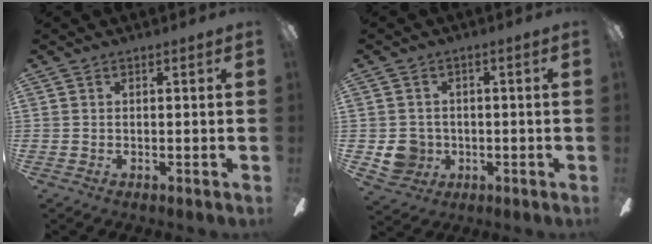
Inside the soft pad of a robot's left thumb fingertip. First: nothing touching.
{"total": 6.1, "force": [-0.8, 5.8, 1.7], "torque": [-0.036, 0.006, -0.009]}